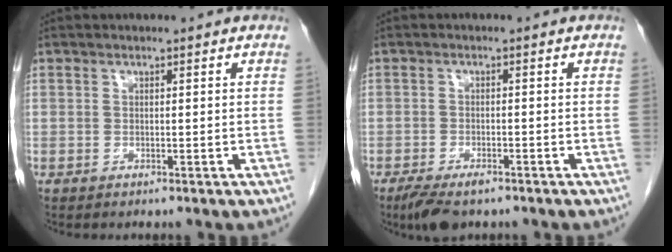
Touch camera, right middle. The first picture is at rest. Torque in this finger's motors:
{"motor_torque": [0.61, -0.38, 0.00, 0.01]}